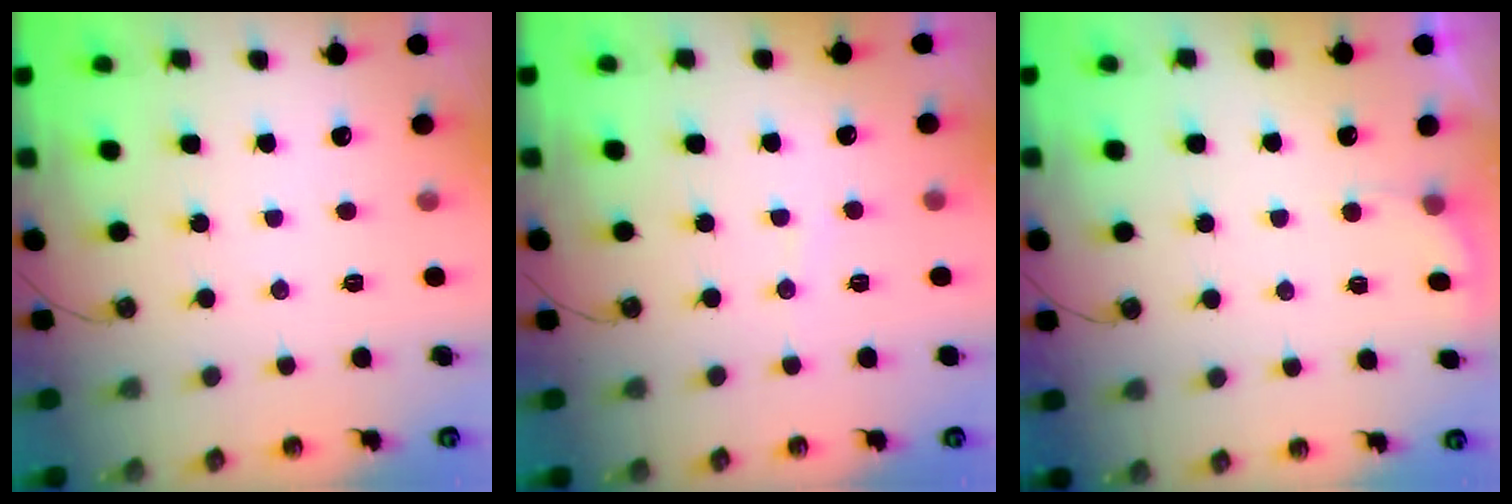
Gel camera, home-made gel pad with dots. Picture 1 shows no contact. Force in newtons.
{"total": 2.6, "press": 2.6, "slide": 0.4}
{"total": 3.0, "press": 2.9, "slide": 0.8}